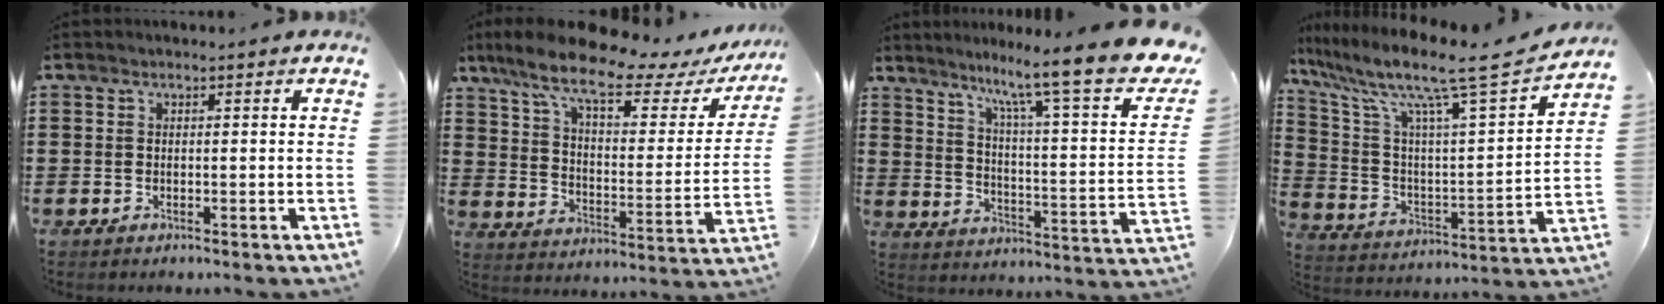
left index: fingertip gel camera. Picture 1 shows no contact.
{"total": 11.8, "force": [8.7, 2.2, 7.6], "torque": [-0.169, -0.042, 0.147]}
{"total": 11.5, "force": [9.3, -0.3, 6.7], "torque": [-0.133, -0.080, 0.141]}
{"total": 11.2, "force": [8.6, 0.6, 7.1], "torque": [-0.164, -0.059, 0.129]}